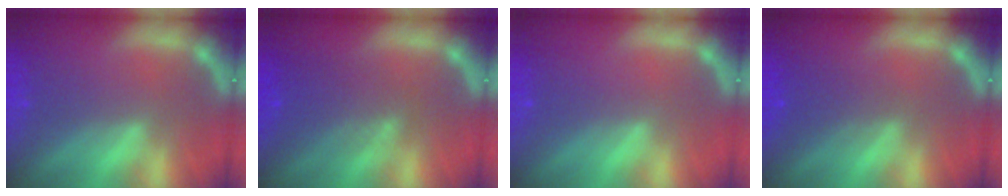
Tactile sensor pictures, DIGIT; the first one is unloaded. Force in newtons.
{"total": 4.6}
{"total": 0.0}
{"total": 2.5}